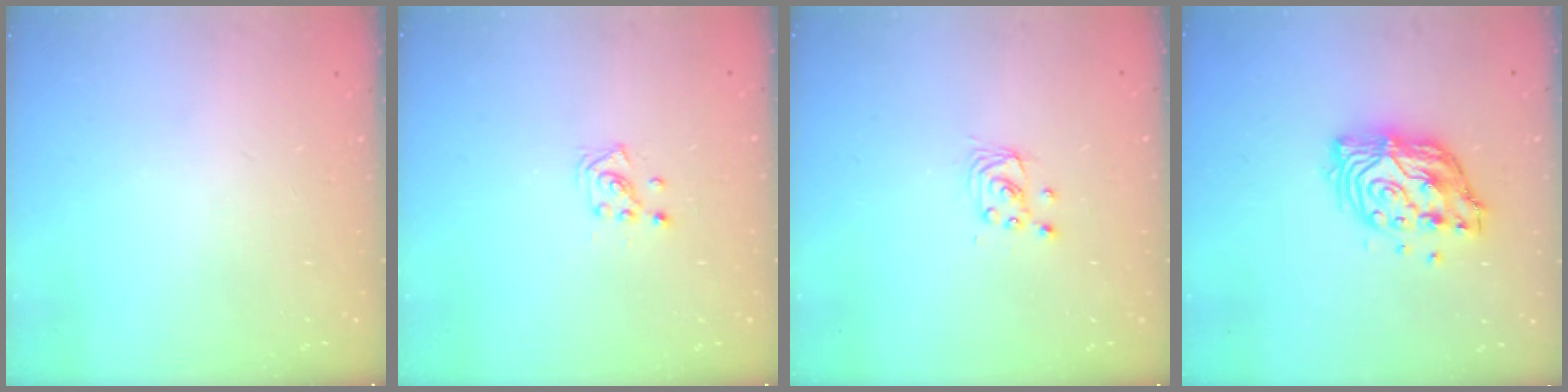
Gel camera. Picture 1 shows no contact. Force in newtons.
{"total": 2.0, "press": 1.9, "slide": 0.8}
{"total": 2.7, "press": 2.7, "slide": 0.2}
{"total": 12.2, "press": 12.2, "slide": 1.0}